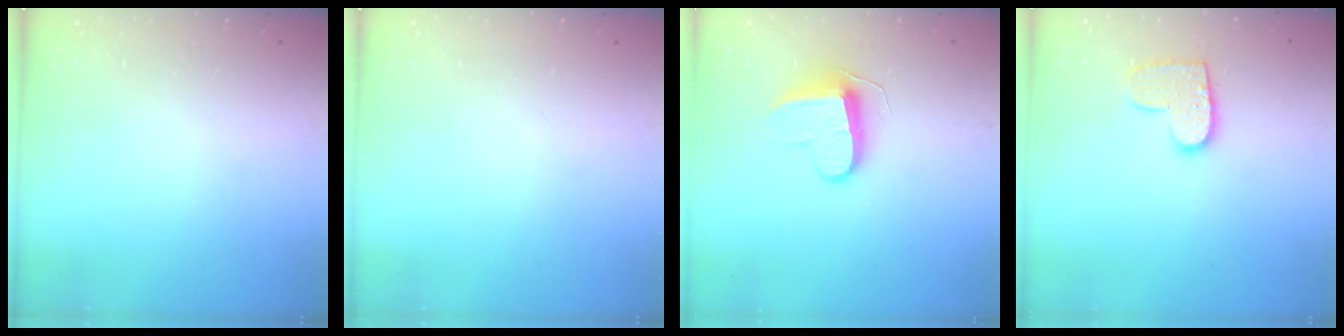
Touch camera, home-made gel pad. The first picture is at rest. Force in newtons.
{"total": 0.0}
{"total": 9.4, "press": 9.4, "slide": 0.5}
{"total": 10.2, "press": 10.1, "slide": 0.5}